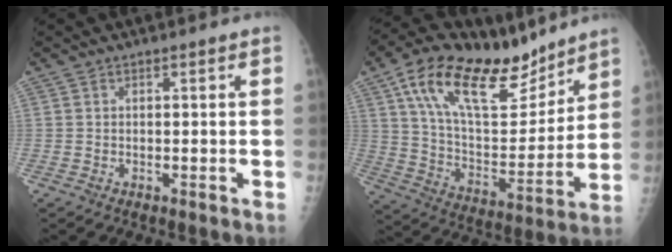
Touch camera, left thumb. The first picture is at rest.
{"total": 24.3, "force": [15.4, 10.6, 15.6], "torque": [-0.225, -0.044, 0.266]}